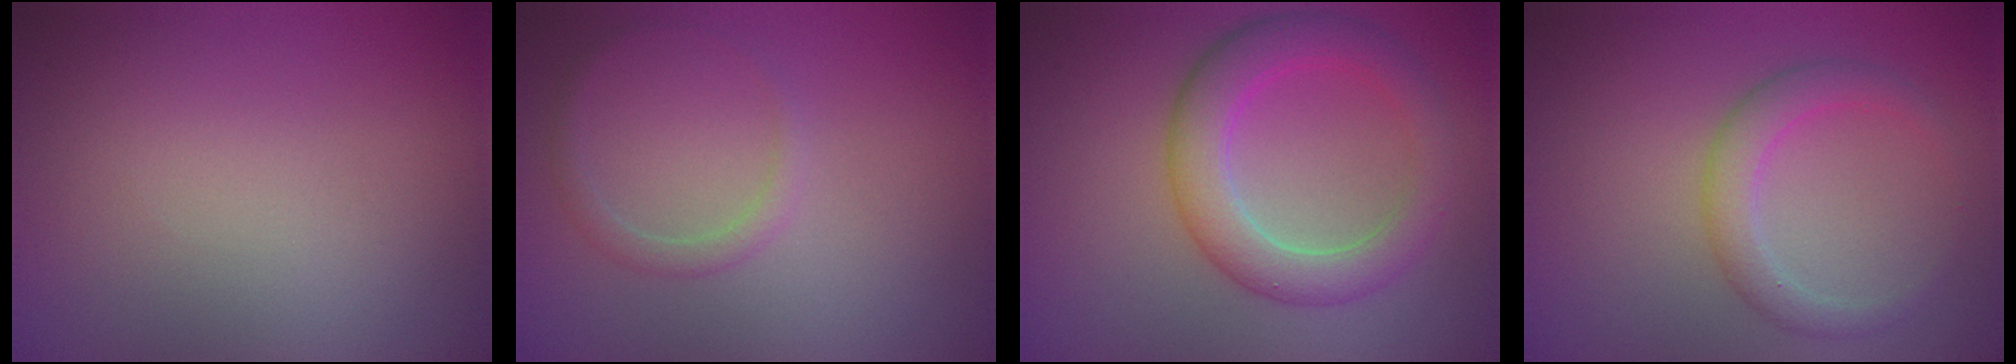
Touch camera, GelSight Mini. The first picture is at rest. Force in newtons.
{"total": 1.3, "press": 1.3, "slide": 0.1}
{"total": 5.2, "press": 5.2, "slide": 0.1}
{"total": 2.8, "press": 2.8, "slide": 0.1}